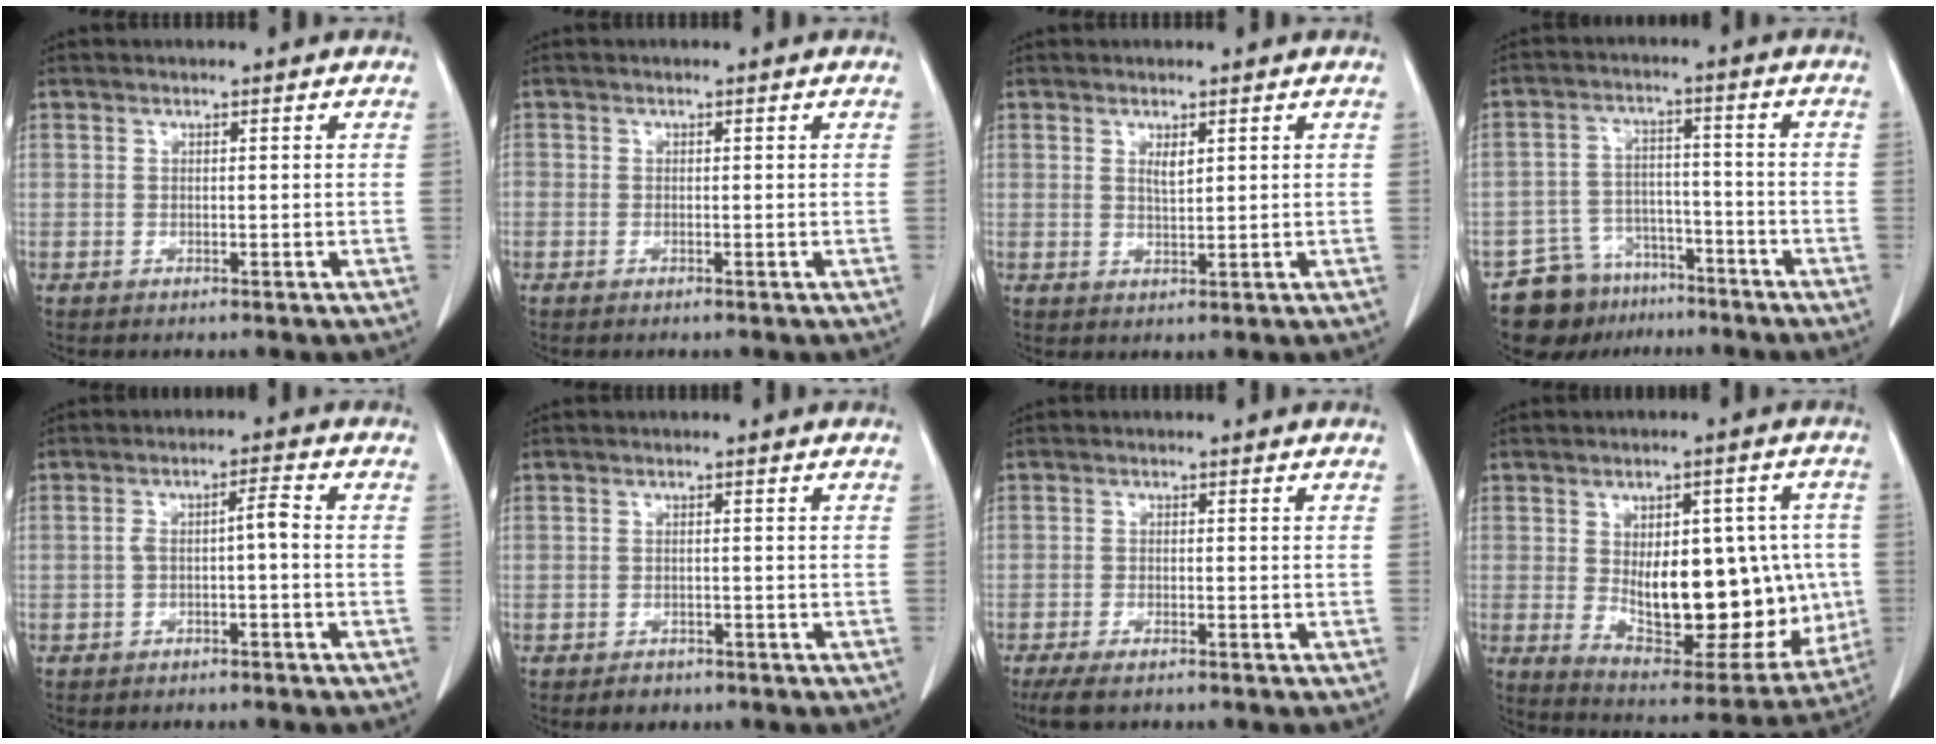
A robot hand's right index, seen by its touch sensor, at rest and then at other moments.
{"total": 0.5, "force": [-0.3, 0.4, 0.2], "torque": [-0.007, 0.002, -0.004]}
{"total": 1.7, "force": [0.8, 0.4, 1.4], "torque": [-0.028, -0.003, 0.018]}
{"total": 9.0, "force": [-6.8, 5.7, 1.3], "torque": [-0.027, 0.024, -0.107]}
{"total": 3.1, "force": [-0.8, 0.3, 3.0], "torque": [-0.050, 0.017, -0.009]}
{"total": 1.8, "force": [-1.2, 1.2, 0.4], "torque": [-0.008, 0.002, -0.015]}
{"total": 4.9, "force": [-3.8, 1.2, 2.8], "torque": [-0.055, -0.014, -0.058]}
{"total": 20.0, "force": [-0.5, 9.4, 17.6], "torque": [-0.256, 0.004, 0.024]}